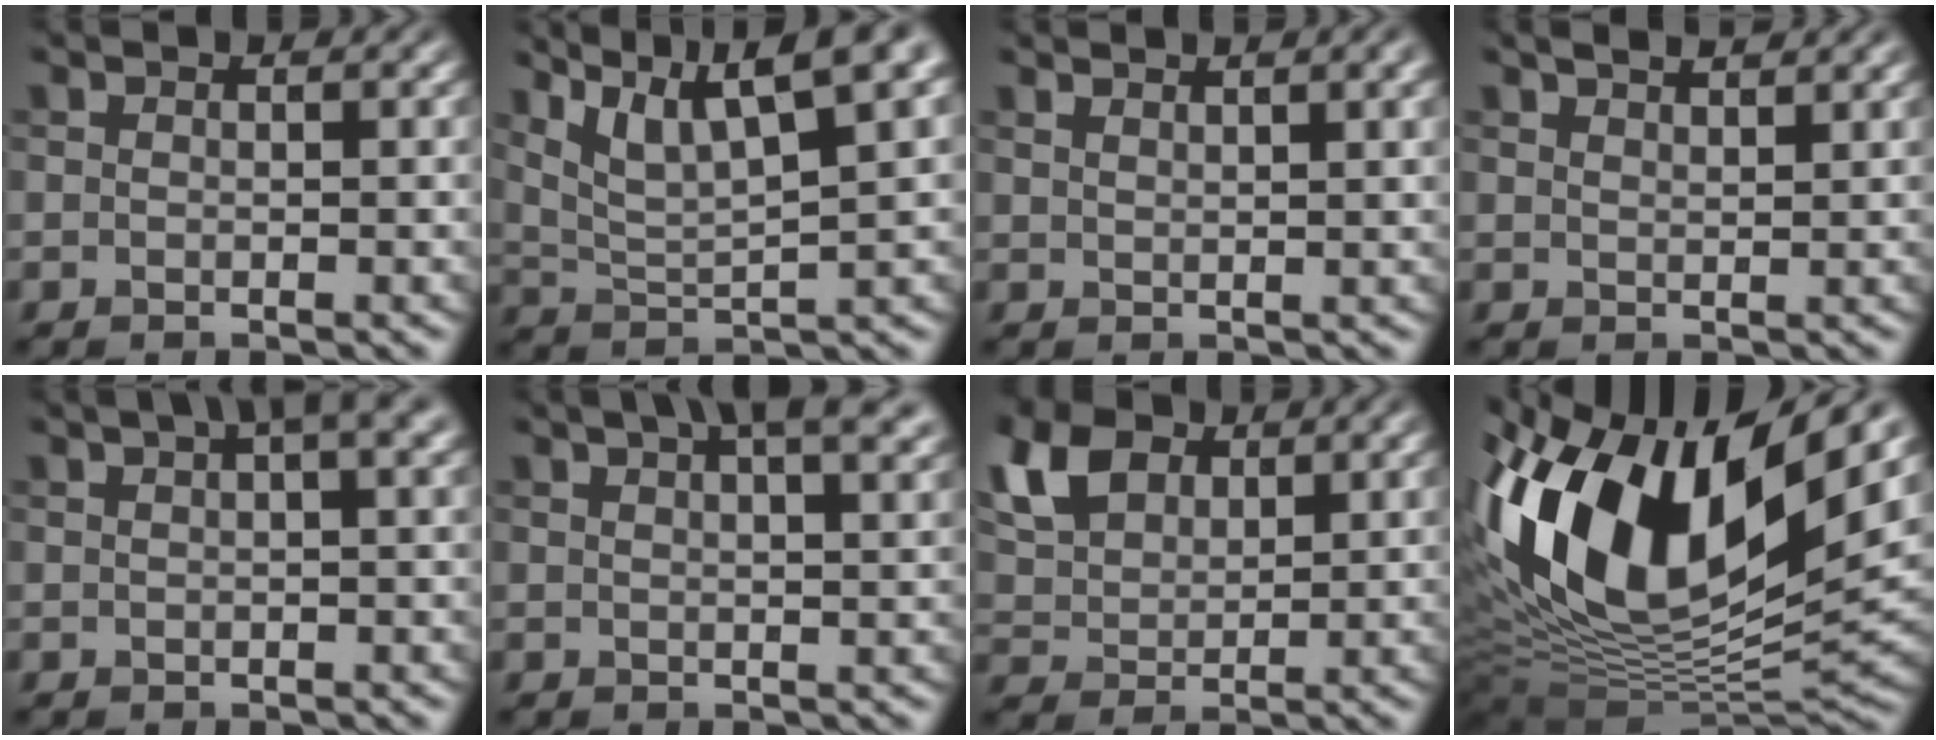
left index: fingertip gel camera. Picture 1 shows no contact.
{"total": 10.1, "force": [6.4, 2.2, 7.4], "torque": [-0.124, 0.023, 0.103]}
{"total": 4.4, "force": [2.7, 1.4, 3.1], "torque": [-0.027, 0.013, 0.037]}
{"total": 2.6, "force": [2.3, 0.6, 1.1], "torque": [-0.003, 0.008, 0.024]}
{"total": 3.6, "force": [2.1, 0.6, 2.8], "torque": [-0.037, 0.016, 0.033]}
{"total": 7.4, "force": [4.6, 2.7, 5.1], "torque": [-0.039, 0.029, 0.041]}
{"total": 7.2, "force": [3.6, 4.6, 4.2], "torque": [-0.119, 0.013, 0.069]}
{"total": 17.2, "force": [4.7, 8.4, 14.3], "torque": [-0.288, 0.013, 0.077]}